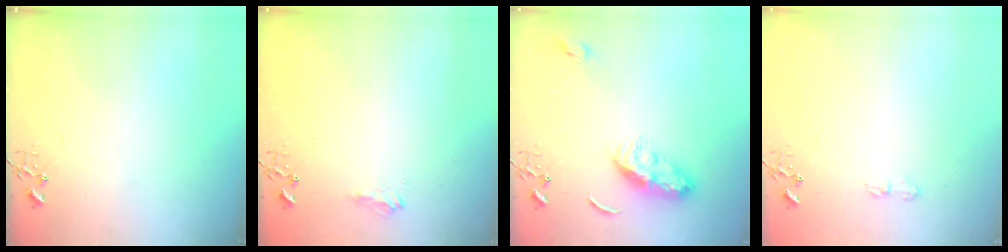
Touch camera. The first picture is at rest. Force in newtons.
{"total": 8.4, "press": 8.4, "slide": 0.8}
{"total": 10.6, "press": 10.5, "slide": 0.7}
{"total": 6.4, "press": 6.4, "slide": 0.9}